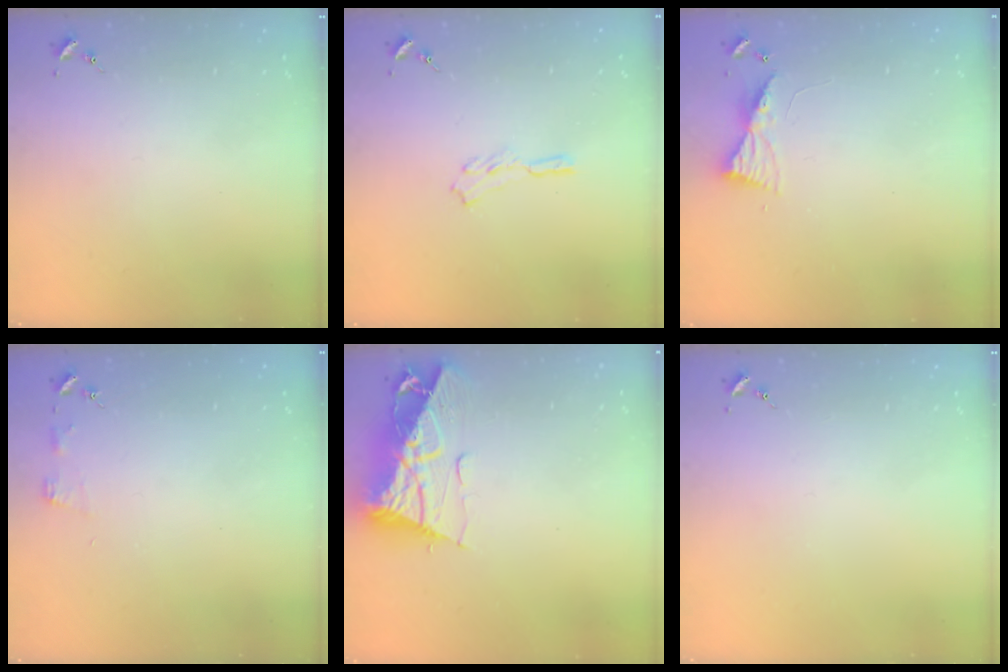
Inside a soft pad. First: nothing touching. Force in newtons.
{"total": 3.7, "press": 3.7, "slide": 0.3}
{"total": 5.8, "press": 5.8, "slide": 0.5}
{"total": 4.2, "press": 4.2, "slide": 0.5}
{"total": 12.1, "press": 12.0, "slide": 1.2}
{"total": 0.0}